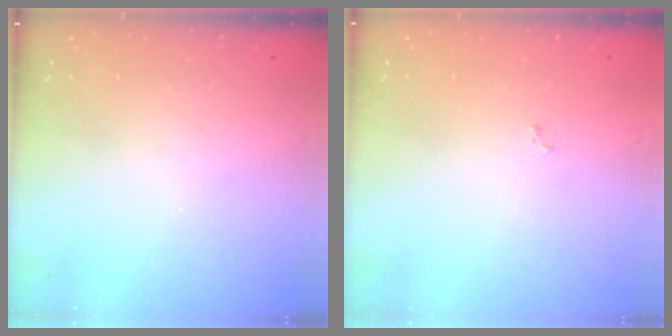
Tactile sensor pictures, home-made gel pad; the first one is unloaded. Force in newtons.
{"total": 2.2, "press": 2.1, "slide": 0.3}